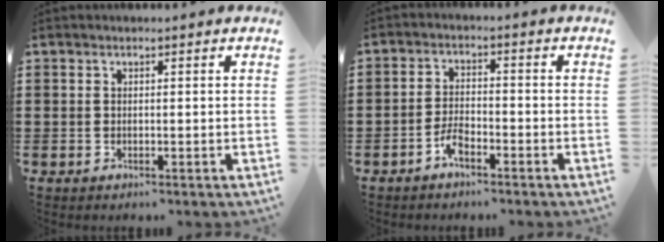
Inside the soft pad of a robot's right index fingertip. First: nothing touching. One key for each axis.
{"total": 3.4, "fx": -2.4, "fy": 1.2, "fz": 2.1, "tx": -0.053, "ty": 0.003, "tz": -0.050}